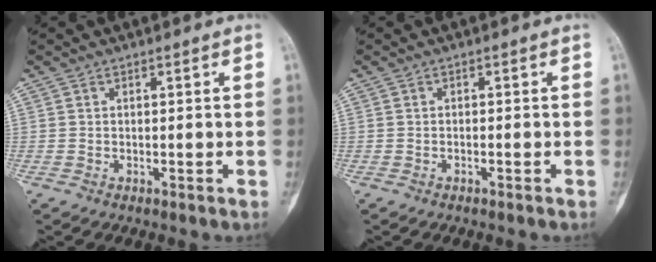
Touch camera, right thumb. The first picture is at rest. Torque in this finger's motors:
{"motor_torque": [-0.25, 0.01, -0.27, 0.13, 0.04]}